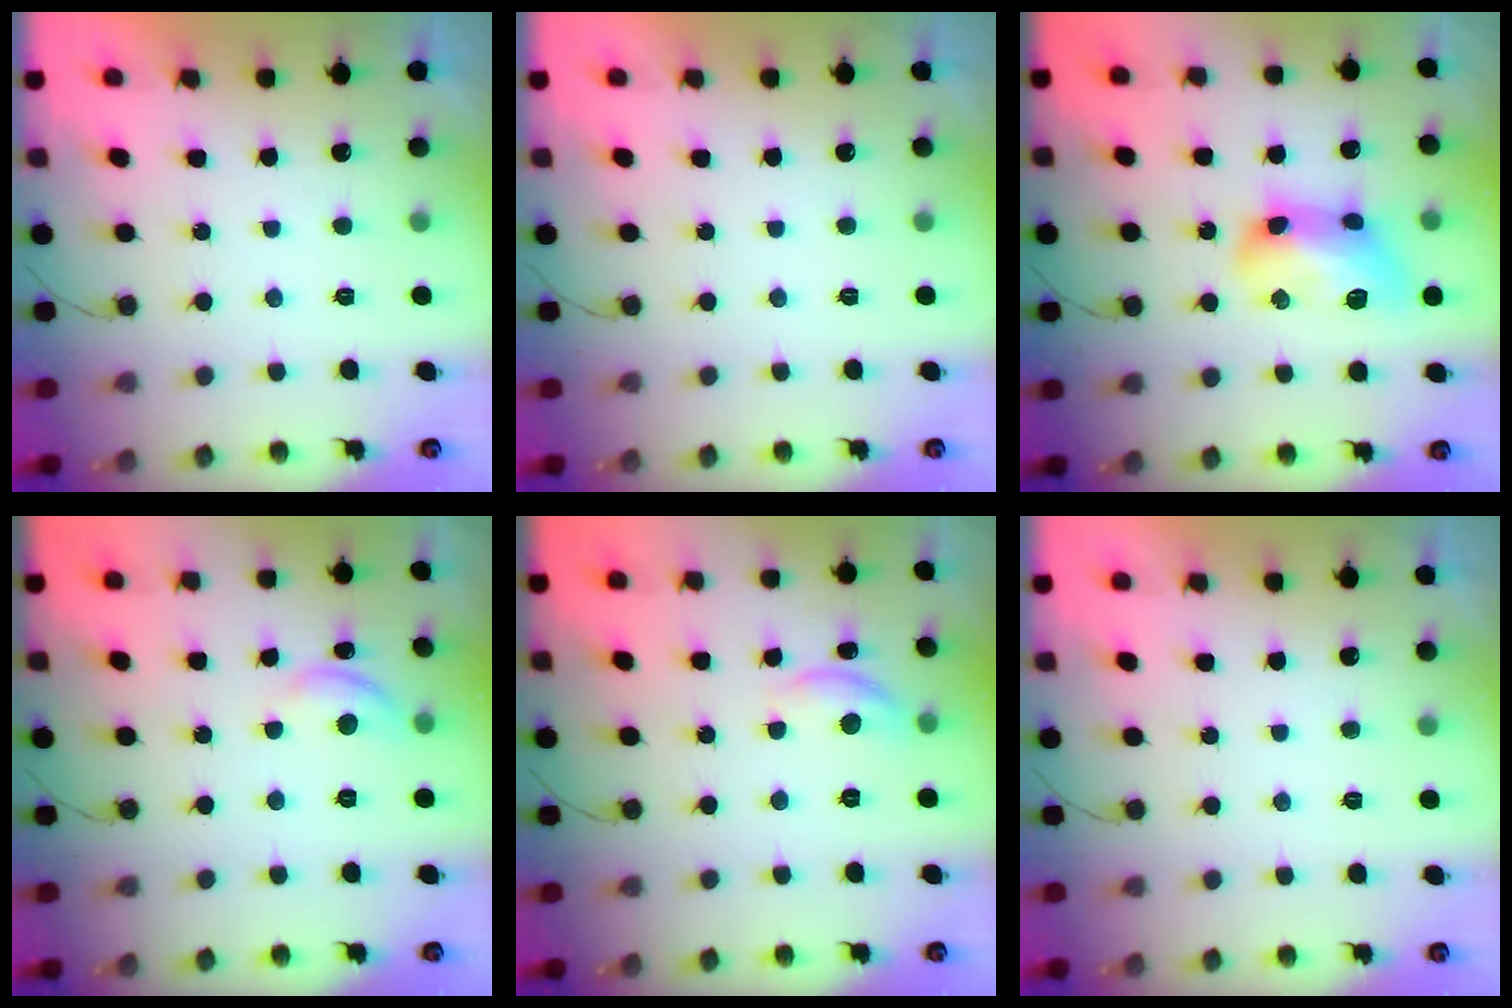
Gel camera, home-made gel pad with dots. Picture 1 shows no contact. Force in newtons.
{"total": 0.0}
{"total": 14.3, "press": 14.2, "slide": 0.5}
{"total": 7.6, "press": 7.6, "slide": 0.7}
{"total": 7.5, "press": 7.5, "slide": 0.7}
{"total": 0.0}